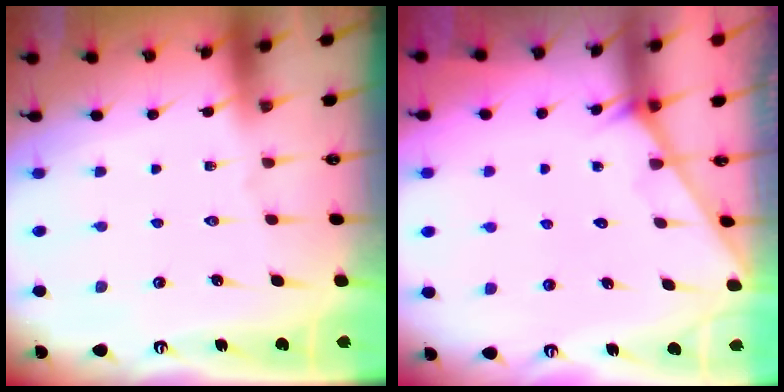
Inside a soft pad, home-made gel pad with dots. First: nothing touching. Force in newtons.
{"total": 2.1, "press": 2.1, "slide": 0.2}